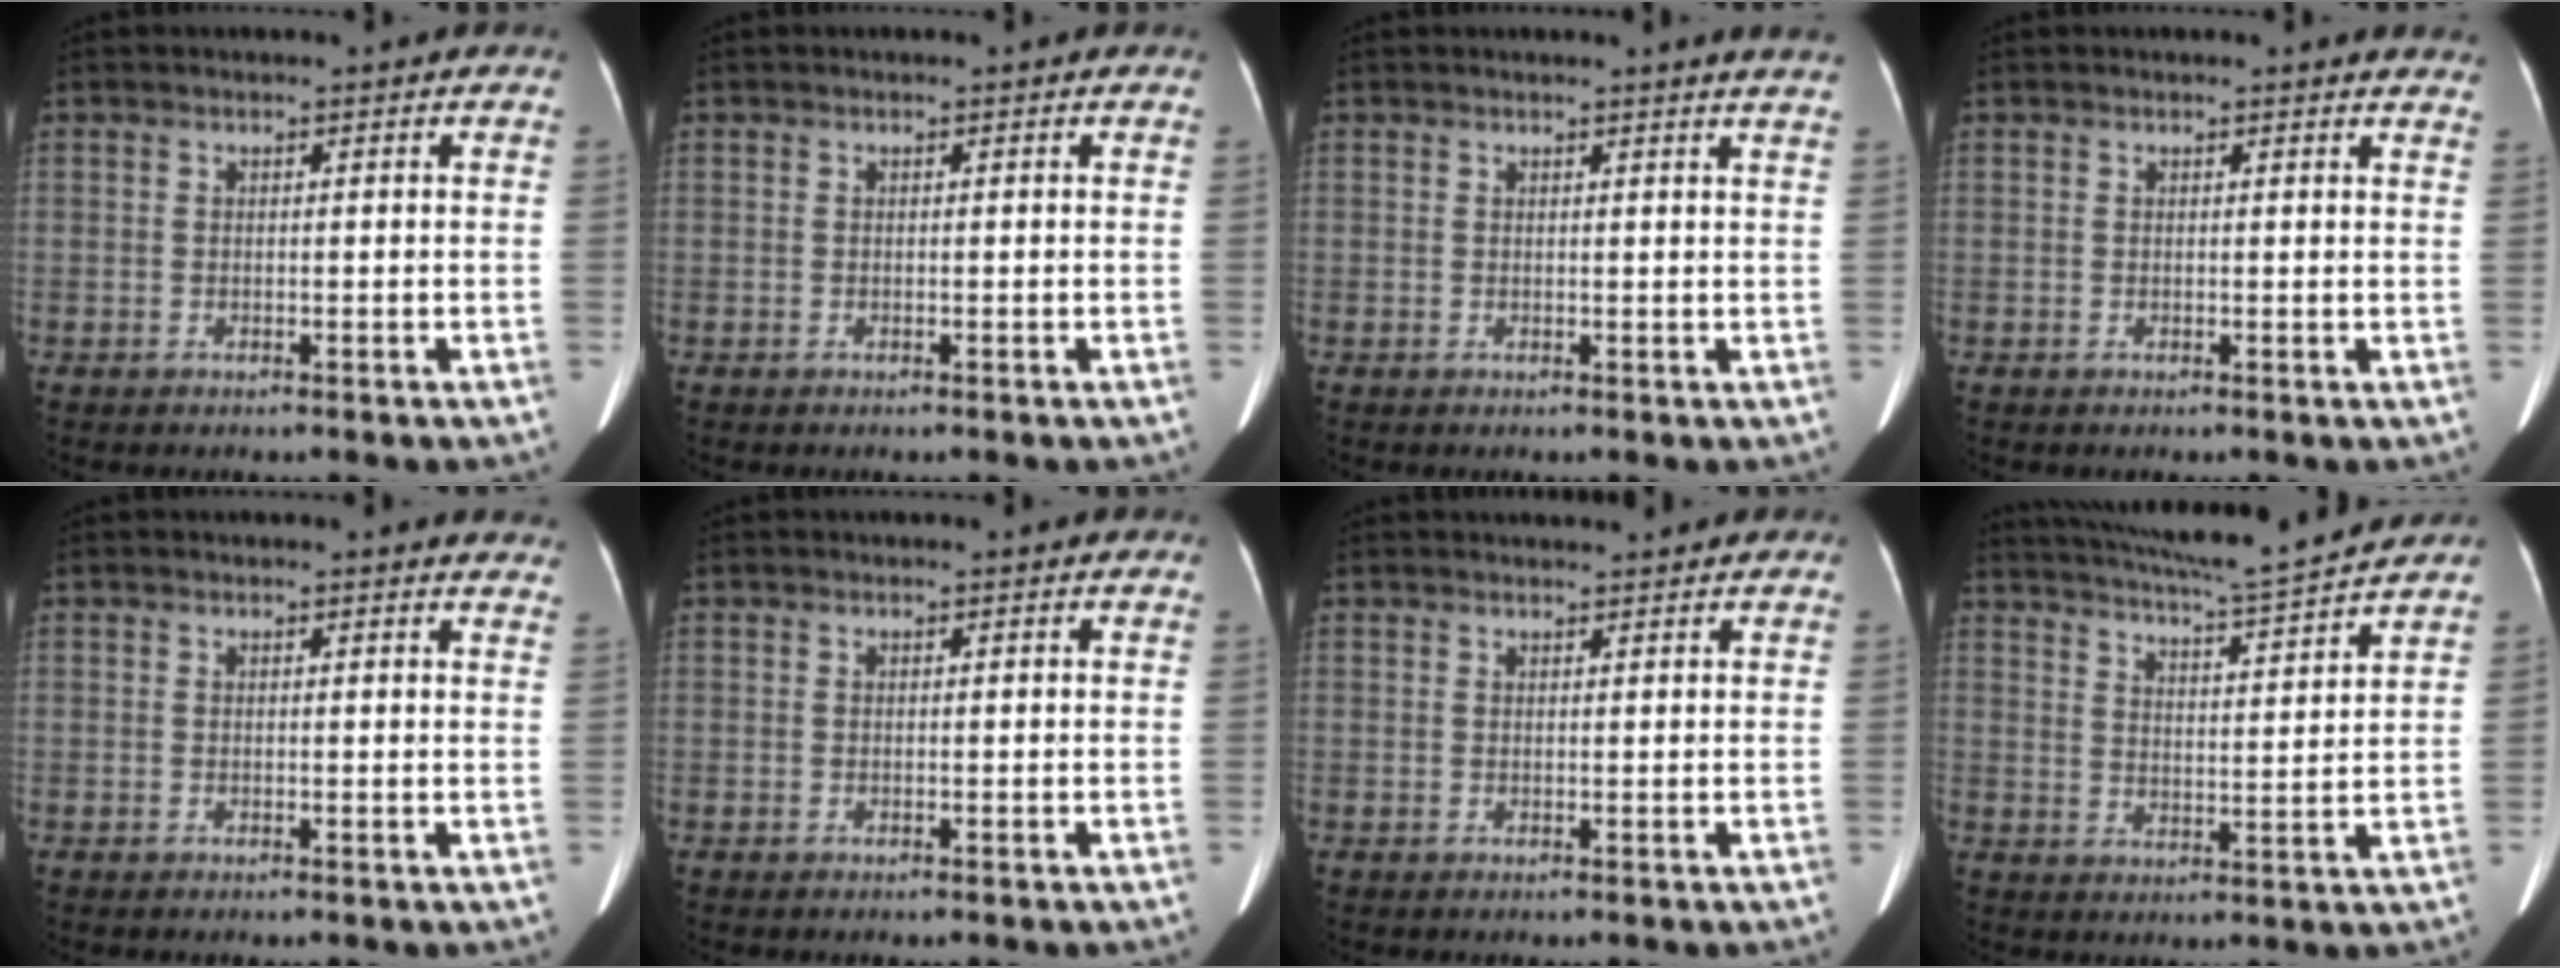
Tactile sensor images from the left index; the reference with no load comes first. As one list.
[{"total": 0.0}, {"total": 4.1, "force": [3.8, -0.3, 1.4], "torque": [-0.019, -0.005, 0.023]}, {"total": 5.0, "force": [4.9, 0.7, 0.8], "torque": [0.004, -0.017, 0.023]}, {"total": 5.4, "force": [5.3, 0.7, 0.8], "torque": [0.006, -0.019, 0.026]}, {"total": 0.9, "force": [0.9, 0.1, 0.2], "torque": [-0.010, 0.006, 0.008]}, {"total": 2.6, "force": [2.5, 0.1, 0.5], "torque": [-0.008, 0.014, 0.036]}, {"total": 14.5, "force": [13.4, -1.0, 5.3], "torque": [-0.099, -0.011, 0.197]}]